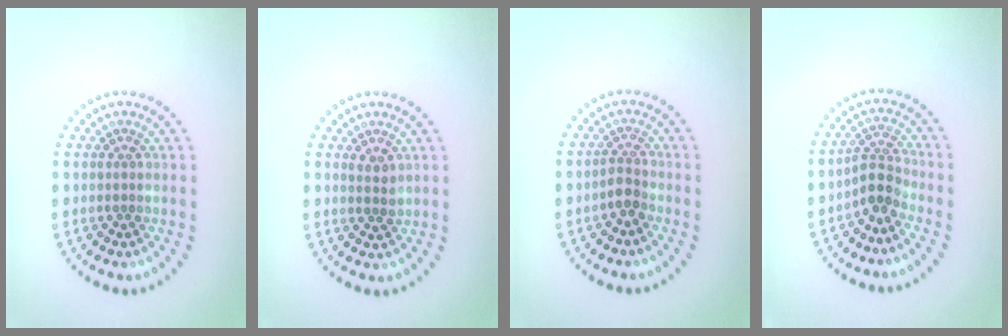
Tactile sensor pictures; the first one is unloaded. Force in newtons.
{"total": 1.2, "press": 1.1, "slide": 0.6}
{"total": 1.7, "press": 1.3, "slide": 1.1}
{"total": 2.5, "press": 1.8, "slide": 1.8}